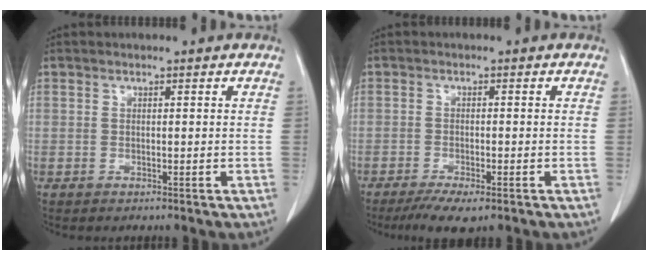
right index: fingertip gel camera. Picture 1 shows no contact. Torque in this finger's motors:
{"motor_torque": [0.50, -0.46, 0.23, 0.06]}